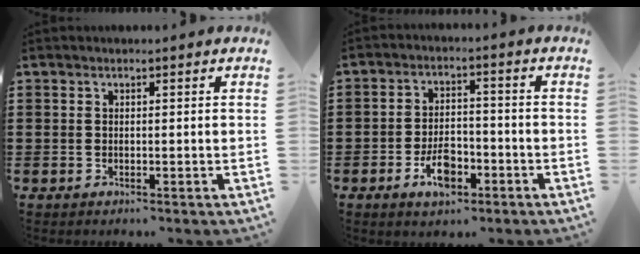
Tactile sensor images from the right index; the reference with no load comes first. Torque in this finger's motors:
{"motor_torque": [2.14, 0.00, 0.45, 0.15]}